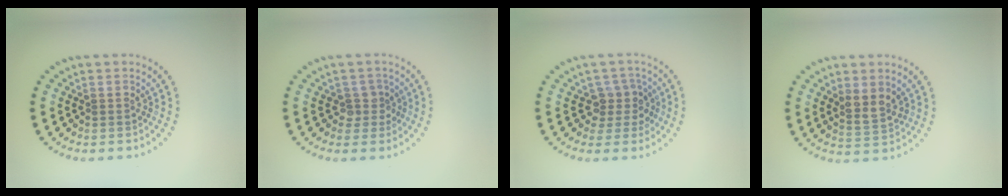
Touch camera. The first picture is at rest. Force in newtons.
{"total": 1.8, "press": 1.4, "slide": 1.2}
{"total": 2.5, "press": 2.0, "slide": 1.6}
{"total": 2.2, "press": 1.9, "slide": 1.2}